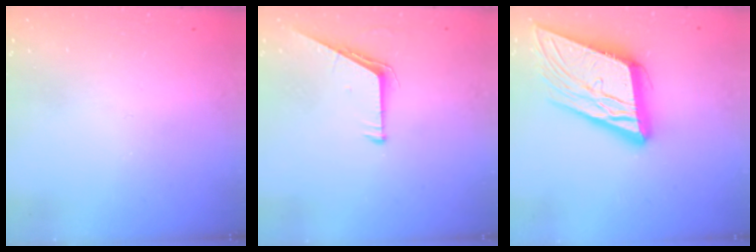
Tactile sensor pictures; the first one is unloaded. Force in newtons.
{"total": 5.3, "press": 5.3, "slide": 0.5}
{"total": 18.0, "press": 17.6, "slide": 3.8}